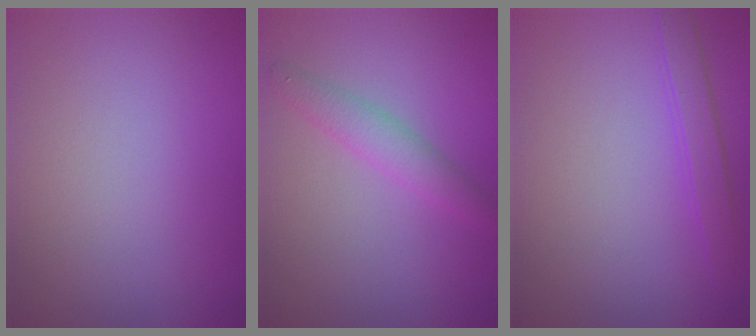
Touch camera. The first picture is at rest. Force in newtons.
{"total": 2.1, "press": 2.1, "slide": 0.0}
{"total": 1.7, "press": 1.7, "slide": 0.1}